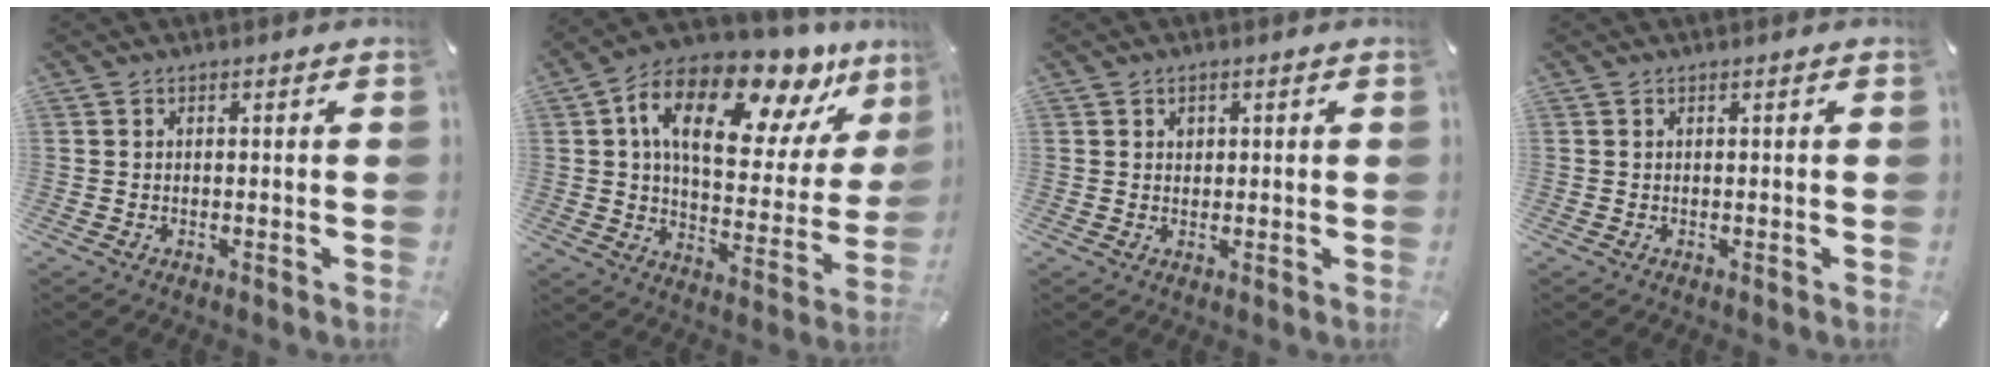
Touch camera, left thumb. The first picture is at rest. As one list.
[{"total": 21.0, "force": [12.3, 10.3, 13.5], "torque": [-0.217, -0.072, 0.206]}, {"total": 1.4, "force": [0.4, 1.3, 0.3], "torque": [0.008, -0.002, 0.003]}, {"total": 0.0}]